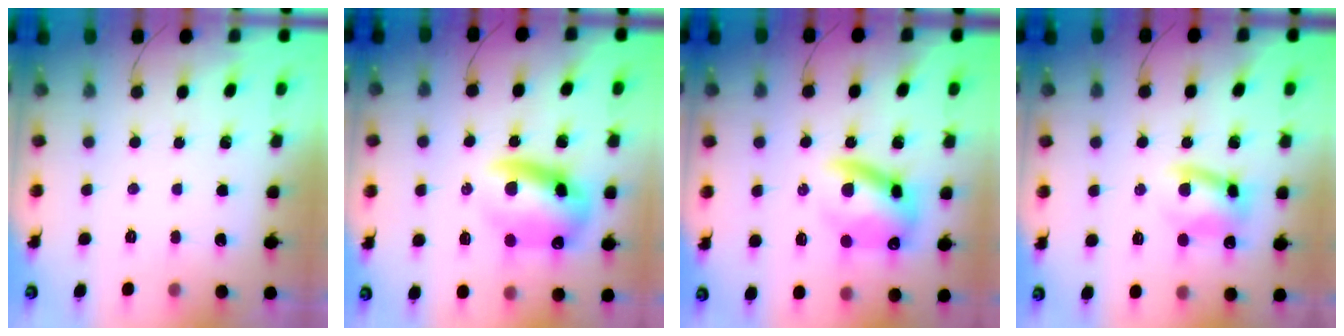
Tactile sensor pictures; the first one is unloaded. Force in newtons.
{"total": 13.0, "press": 12.7, "slide": 2.8}
{"total": 12.5, "press": 12.0, "slide": 3.2}
{"total": 9.3, "press": 9.2, "slide": 1.6}